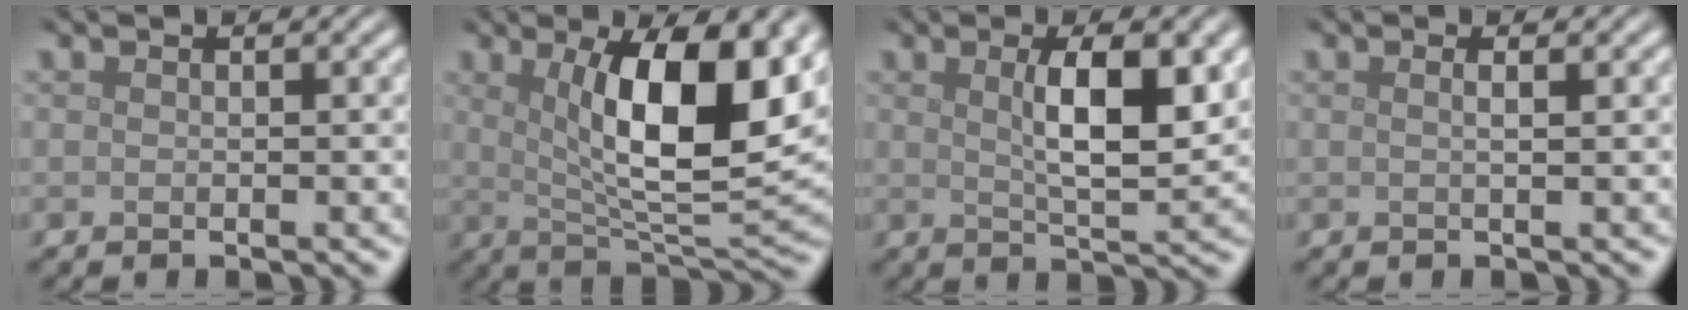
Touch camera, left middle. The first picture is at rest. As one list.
[{"total": 11.1, "force": [2.9, 3.3, 10.2], "torque": [-0.152, -0.002, 0.050]}, {"total": 6.1, "force": [1.6, 1.7, 5.7], "torque": [-0.086, 0.001, 0.030]}, {"total": 1.4, "force": [0.4, 0.6, 1.2], "torque": [-0.004, 0.001, -0.008]}]